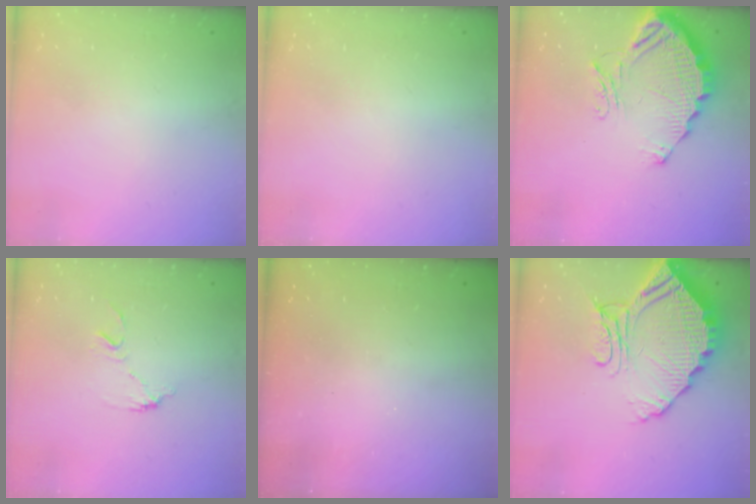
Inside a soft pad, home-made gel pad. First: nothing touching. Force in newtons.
{"total": 0.0}
{"total": 13.9, "press": 13.8, "slide": 1.0}
{"total": 6.1, "press": 6.1, "slide": 0.4}
{"total": 3.2, "press": 3.2, "slide": 0.1}
{"total": 17.3, "press": 17.2, "slide": 1.9}